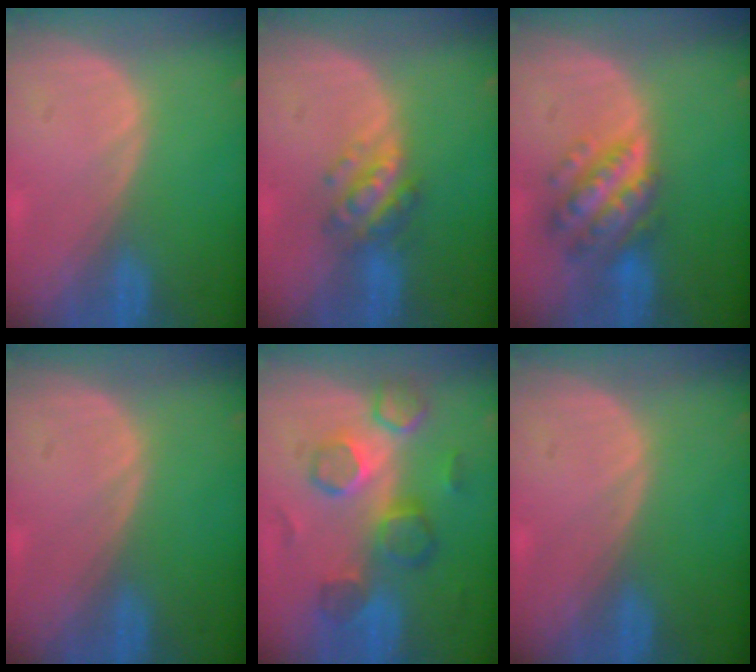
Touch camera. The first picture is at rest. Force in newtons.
{"total": 5.6, "press": 5.0, "slide": 2.5}
{"total": 7.4, "press": 7.4, "slide": 0.5}
{"total": 0.0}
{"total": 8.8, "press": 8.5, "slide": 2.3}
{"total": 0.0}